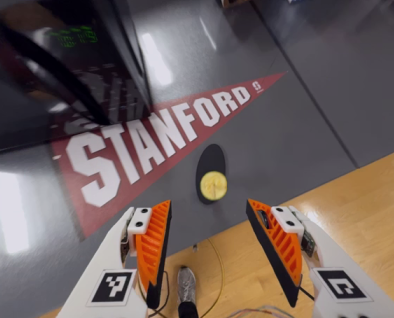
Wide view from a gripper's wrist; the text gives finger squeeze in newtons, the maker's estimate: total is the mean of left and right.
{"total": 0.7, "left": 1.3, "right": 0.2}